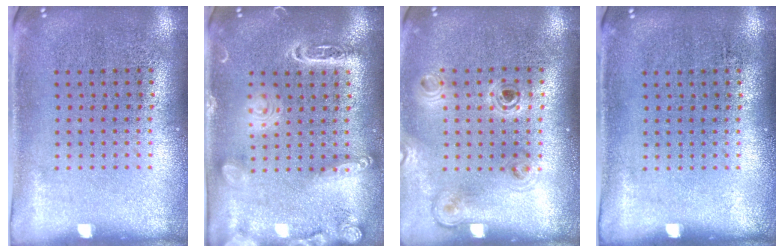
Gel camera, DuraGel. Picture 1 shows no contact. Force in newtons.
{"total": 1.9, "press": 1.9, "slide": 0.1}
{"total": 1.1, "press": 1.1, "slide": 0.2}
{"total": 0.0}